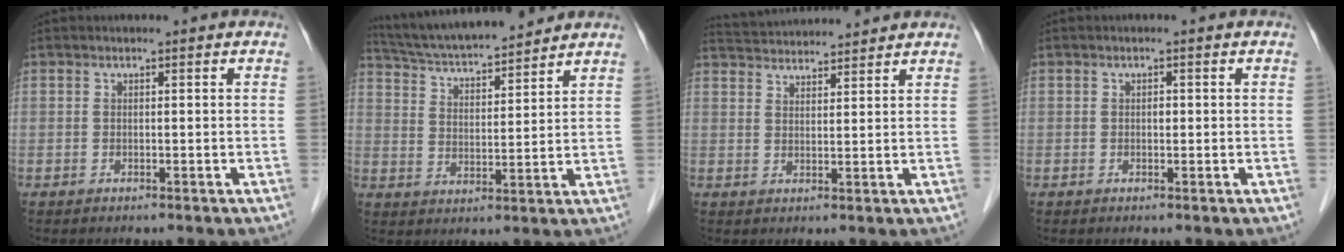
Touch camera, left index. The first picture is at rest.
{"total": 14.6, "force": [13.5, 1.5, 5.5], "torque": [-0.102, 0.015, 0.224]}
{"total": 8.6, "force": [8.5, 0.4, 1.7], "torque": [-0.038, 0.031, 0.131]}
{"total": 0.7, "force": [-0.1, 0.4, 0.5], "torque": [-0.007, -0.002, -0.004]}